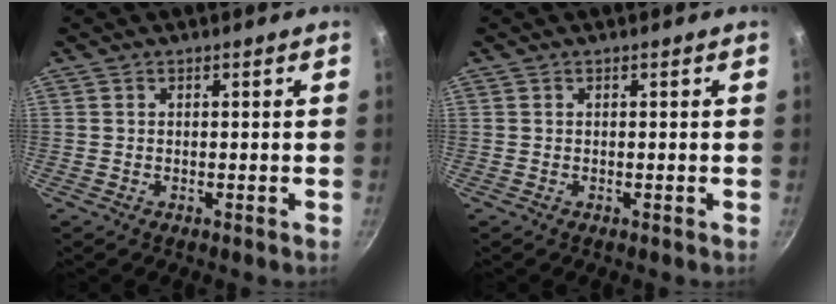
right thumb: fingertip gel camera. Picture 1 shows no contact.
{"total": 0.0}